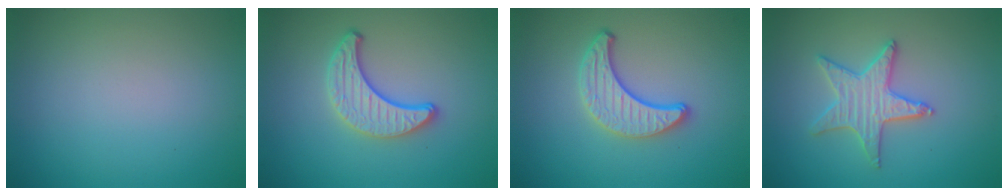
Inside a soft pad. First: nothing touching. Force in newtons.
{"total": 3.7, "press": 3.2, "slide": 1.8}
{"total": 3.7, "press": 3.2, "slide": 1.8}
{"total": 3.3, "press": 3.3, "slide": 0.3}